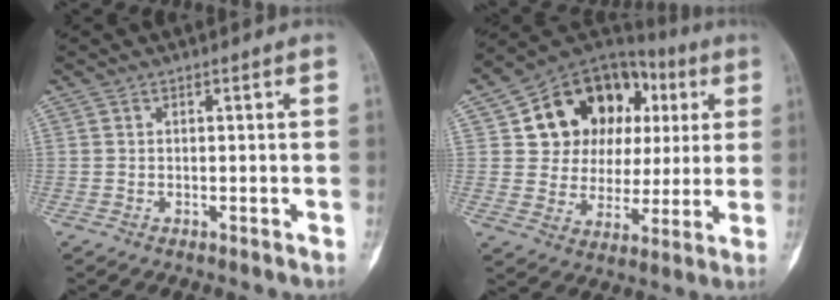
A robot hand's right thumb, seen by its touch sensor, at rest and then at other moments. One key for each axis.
{"total": 19.9, "fx": 5.8, "fy": 15.4, "fz": 11.2, "tx": -0.111, "ty": 0.028, "tz": 0.104}